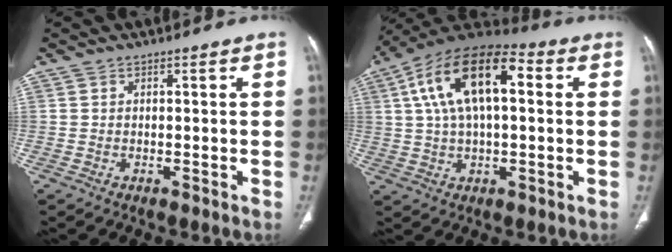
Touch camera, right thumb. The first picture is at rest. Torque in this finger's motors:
{"motor_torque": [-0.46, 3.61, 1.96, 0.16, 0.63]}